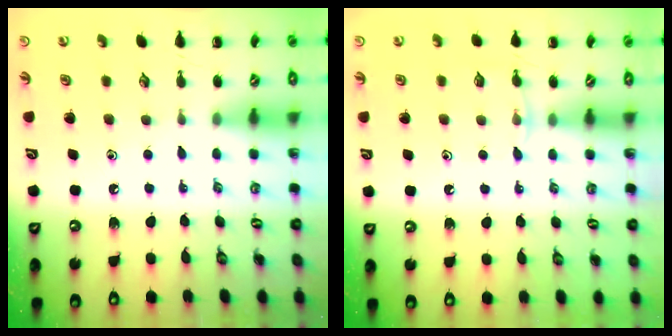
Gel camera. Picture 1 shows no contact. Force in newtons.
{"total": 5.0, "press": 4.7, "slide": 1.6}